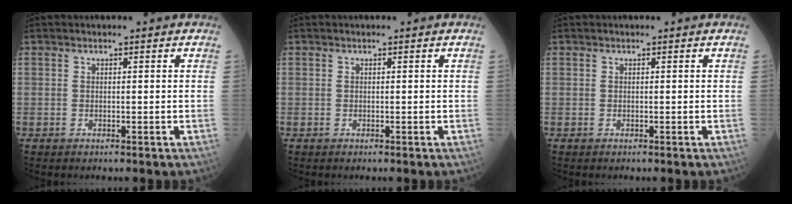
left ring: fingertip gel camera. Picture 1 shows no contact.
{"total": 0.0}
{"total": 0.0}